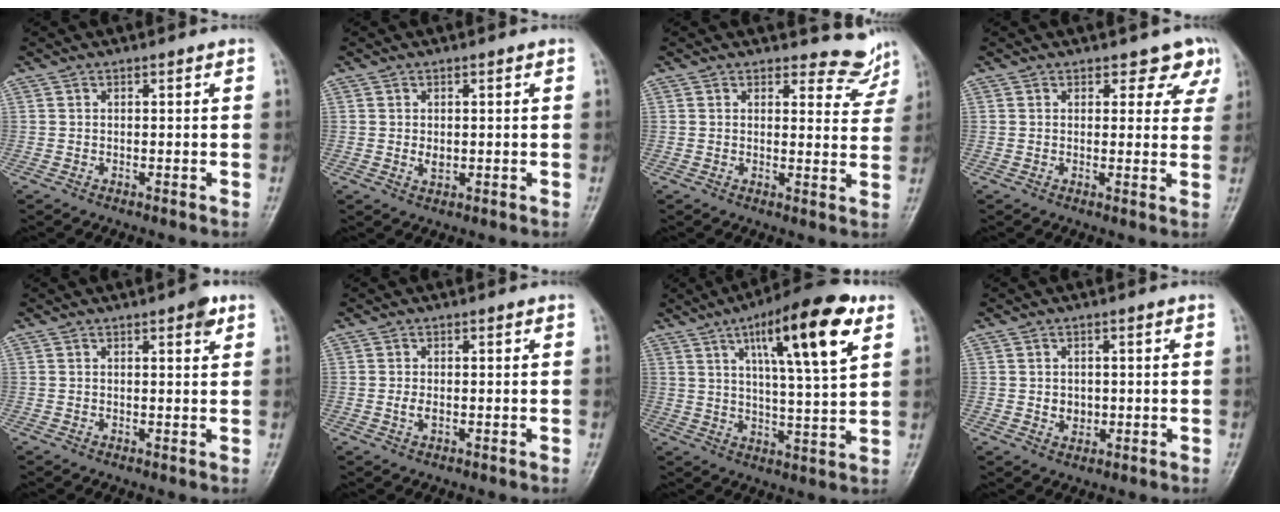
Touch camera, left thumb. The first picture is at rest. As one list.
[{"total": 1.9, "force": [0.0, 1.3, 1.4], "torque": [-0.016, -0.003, 0.004]}, {"total": 5.5, "force": [5.2, 1.9, -0.2], "torque": [0.030, -0.048, 0.049]}, {"total": 4.6, "force": [3.3, 2.9, 1.4], "torque": [0.021, -0.019, 0.026]}, {"total": 2.6, "force": [1.5, 0.8, 2.0], "torque": [-0.022, -0.005, 0.016]}, {"total": 1.5, "force": [-0.3, 0.8, 1.2], "torque": [-0.027, 0.000, -0.007]}, {"total": 17.7, "force": [8.0, 4.0, 15.2], "torque": [-0.223, -0.023, 0.124]}, {"total": 2.8, "force": [-0.2, 2.4, 1.5], "torque": [-0.009, 0.001, 0.003]}]